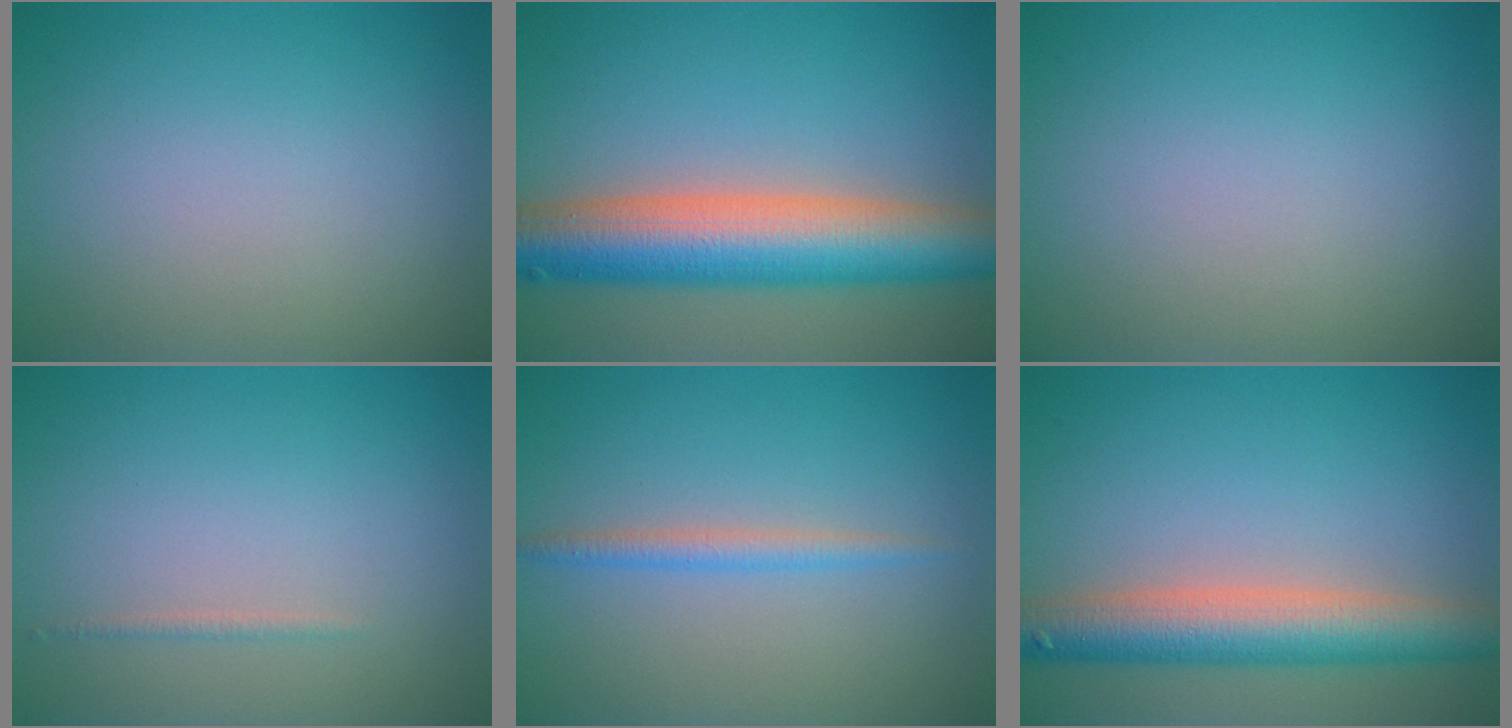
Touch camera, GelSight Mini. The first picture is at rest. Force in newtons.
{"total": 10.0, "press": 10.0, "slide": 0.4}
{"total": 0.0}
{"total": 0.6, "press": 0.6, "slide": 0.0}
{"total": 1.7, "press": 1.7, "slide": 0.1}
{"total": 6.6, "press": 6.6, "slide": 0.4}